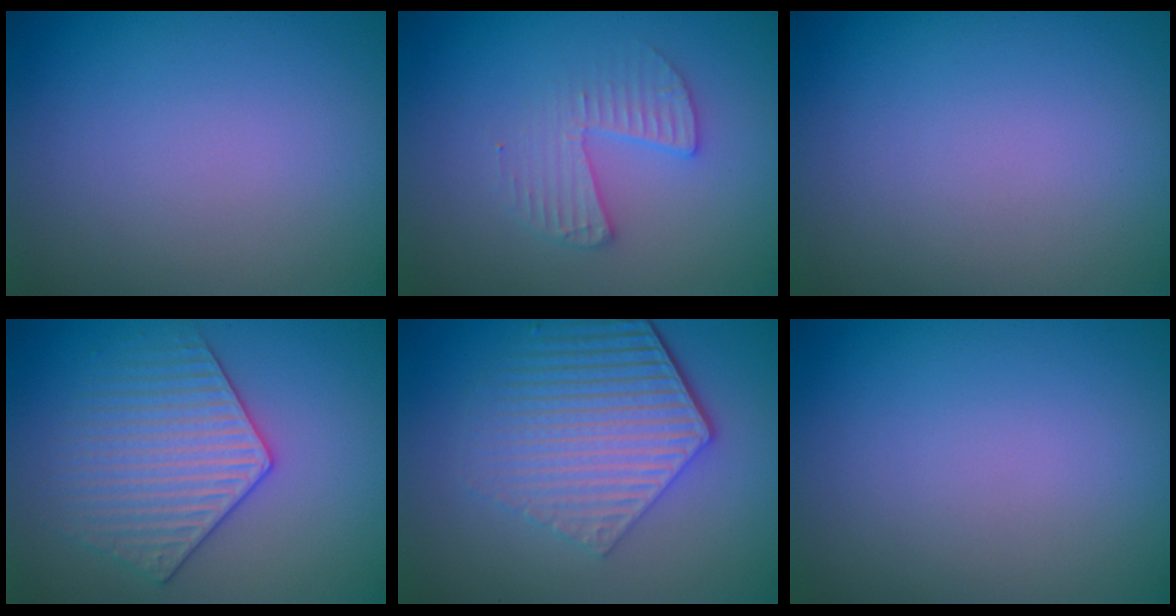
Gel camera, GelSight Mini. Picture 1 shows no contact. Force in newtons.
{"total": 2.3, "press": 2.3, "slide": 0.3}
{"total": 0.0}
{"total": 3.6, "press": 3.6, "slide": 0.1}
{"total": 6.2, "press": 4.5, "slide": 4.2}
{"total": 0.0}